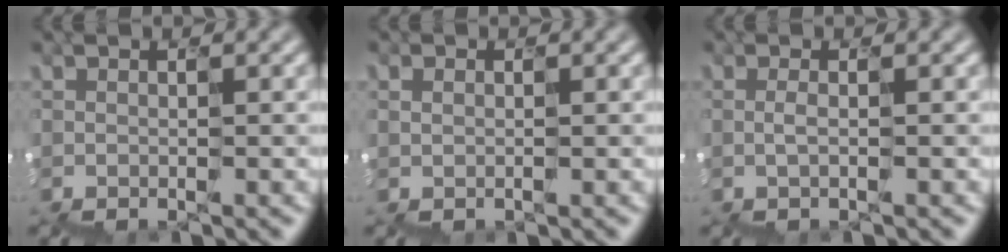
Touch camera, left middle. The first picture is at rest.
{"total": 1.0, "force": [0.2, -0.2, -0.9], "torque": [-0.001, 0.003, 0.006]}
{"total": 0.7, "force": [0.0, -0.4, -0.5], "torque": [-0.005, 0.000, -0.003]}